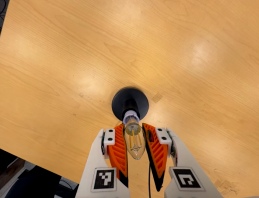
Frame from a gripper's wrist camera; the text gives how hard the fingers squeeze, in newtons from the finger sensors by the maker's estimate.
{"total": 20.4, "left": 22.0, "right": 18.7}